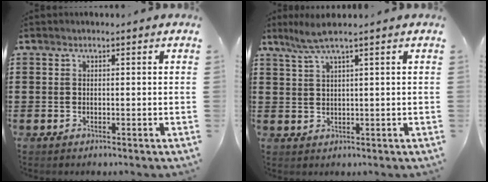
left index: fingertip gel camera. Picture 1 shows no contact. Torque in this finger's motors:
{"motor_torque": [0.19, -0.10, 0.24, 0.09]}